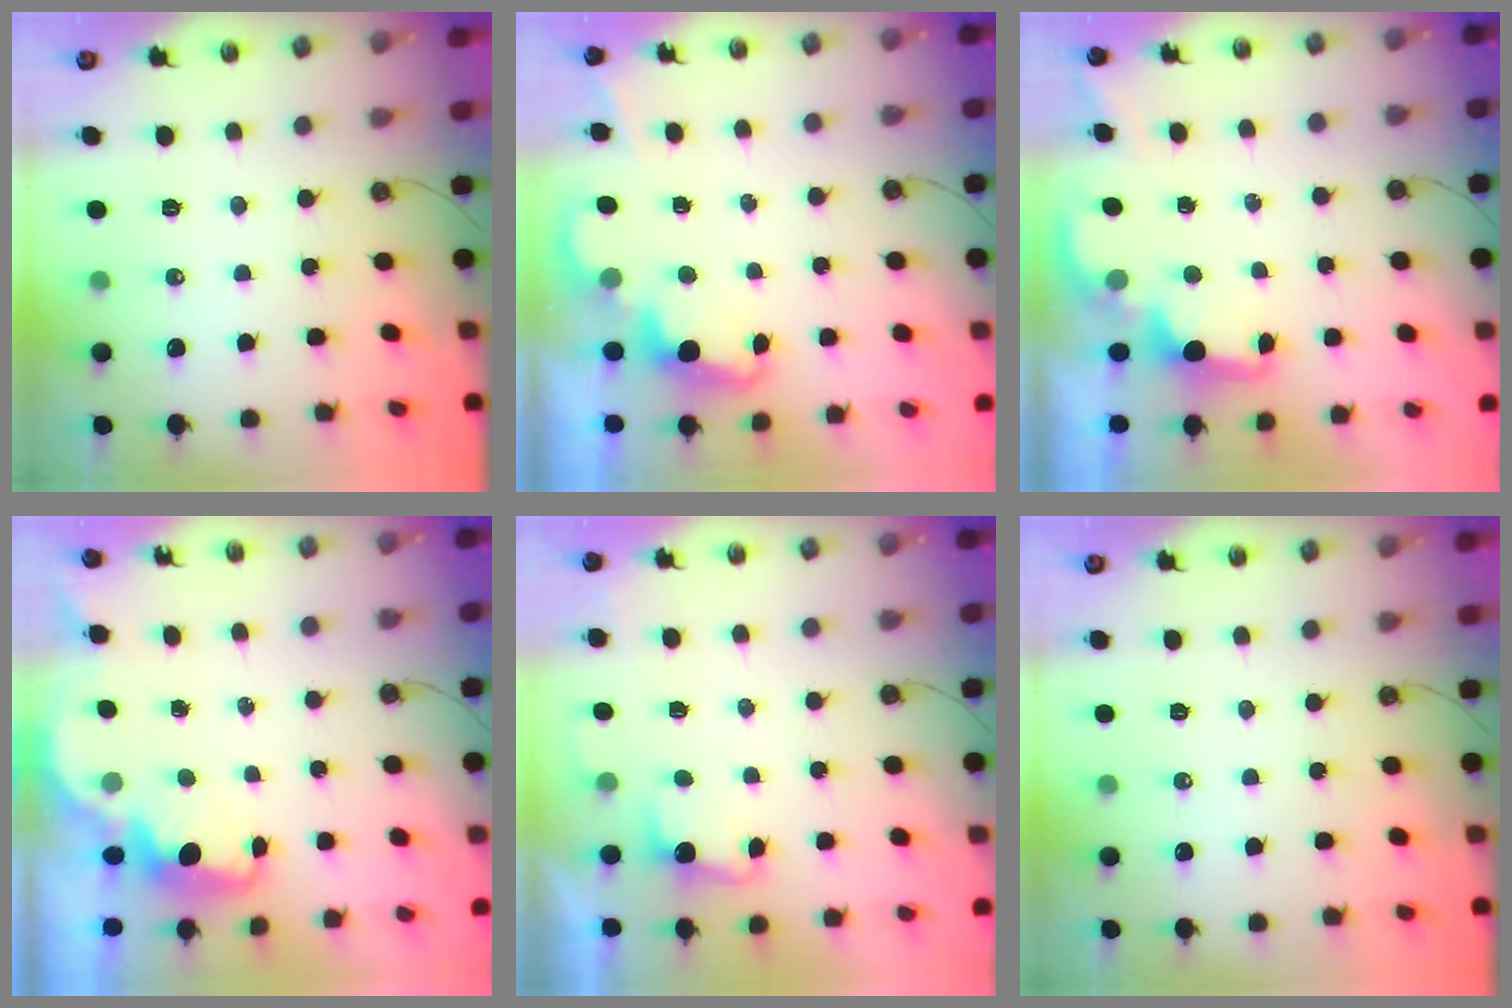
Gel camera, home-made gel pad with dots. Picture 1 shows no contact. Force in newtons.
{"total": 2.3, "press": 2.3, "slide": 0.5}
{"total": 1.9, "press": 1.7, "slide": 0.8}
{"total": 2.3, "press": 2.2, "slide": 0.6}
{"total": 2.5, "press": 2.3, "slide": 0.9}
{"total": 0.0}